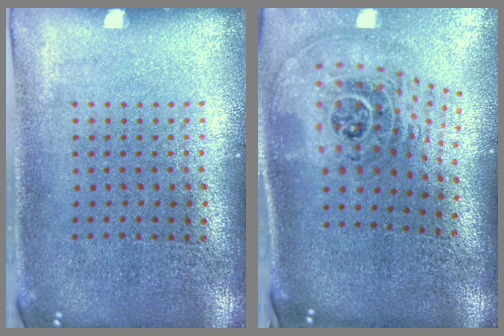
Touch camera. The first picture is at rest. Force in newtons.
{"total": 2.4, "press": 1.6, "slide": 1.7}